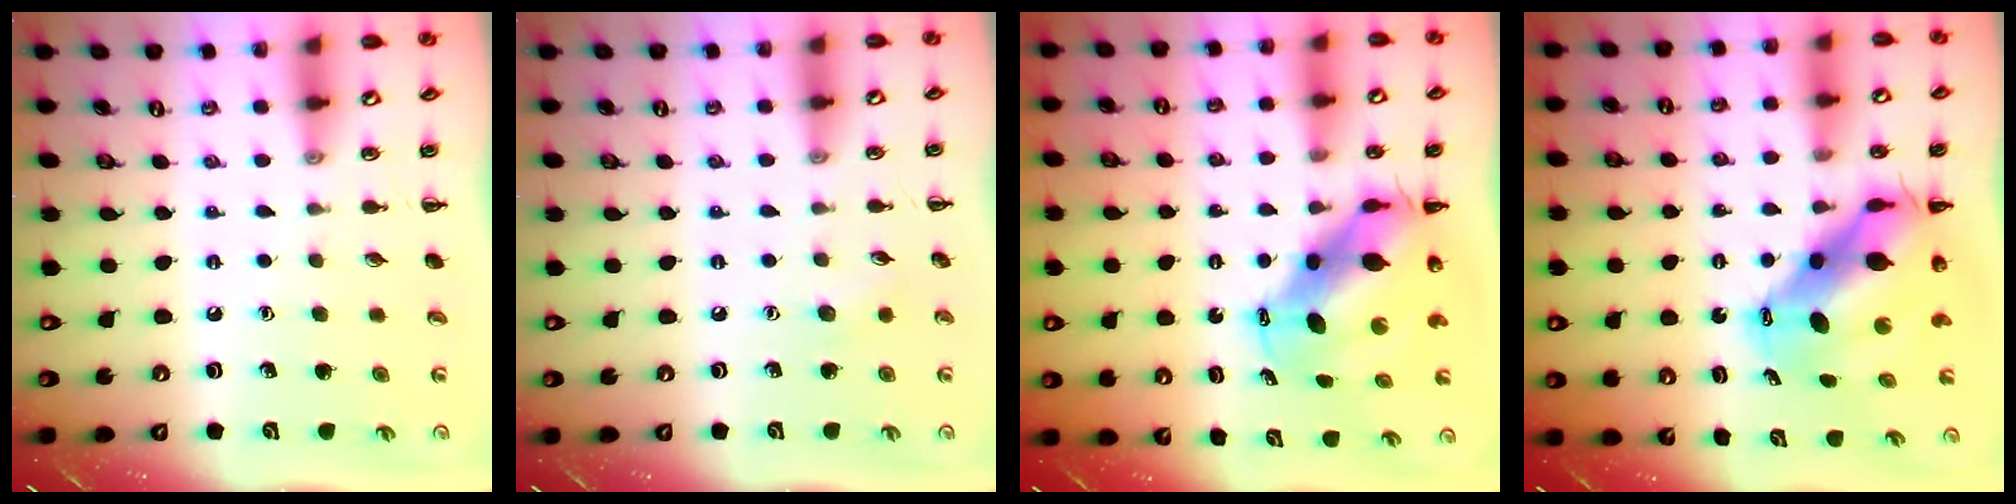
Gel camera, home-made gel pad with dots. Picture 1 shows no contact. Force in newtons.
{"total": 4.8, "press": 4.6, "slide": 1.0}
{"total": 9.7, "press": 9.3, "slide": 2.8}
{"total": 12.2, "press": 11.8, "slide": 3.2}